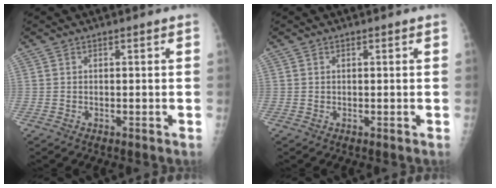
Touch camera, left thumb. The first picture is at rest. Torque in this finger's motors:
{"motor_torque": [0.08, -0.13, 0.15, 0.08, 0.00]}